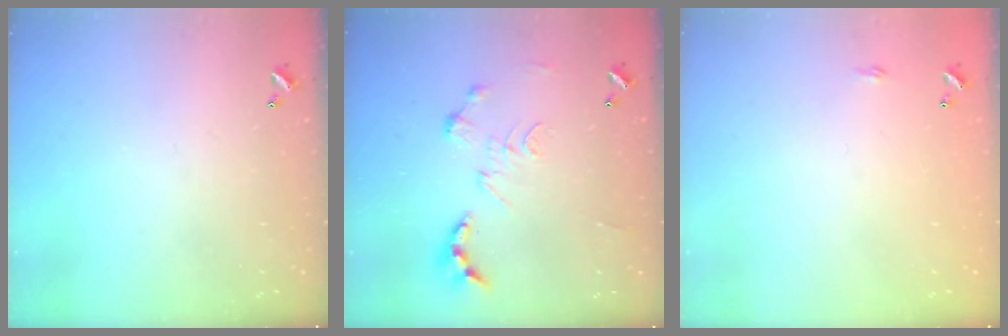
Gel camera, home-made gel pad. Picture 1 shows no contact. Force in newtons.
{"total": 0.0}
{"total": 2.2, "press": 2.1, "slide": 0.4}